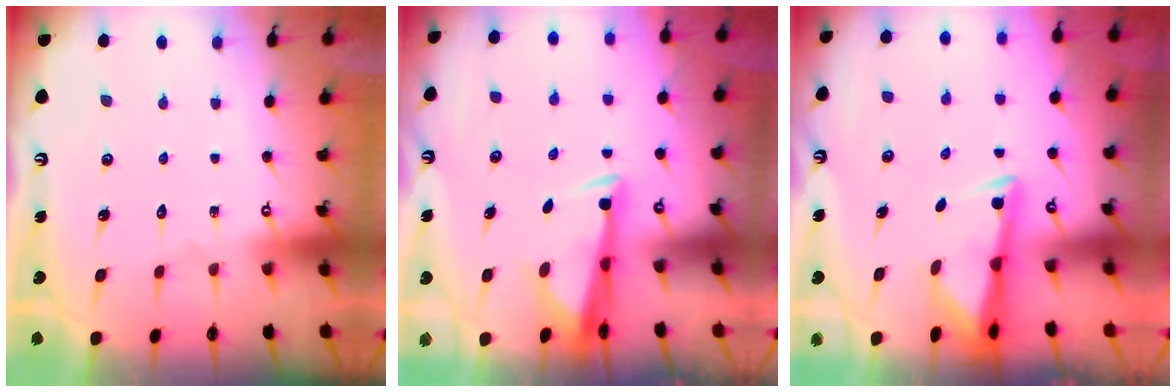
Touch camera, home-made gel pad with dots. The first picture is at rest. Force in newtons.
{"total": 3.3, "press": 3.2, "slide": 0.8}
{"total": 2.9, "press": 2.9, "slide": 0.6}